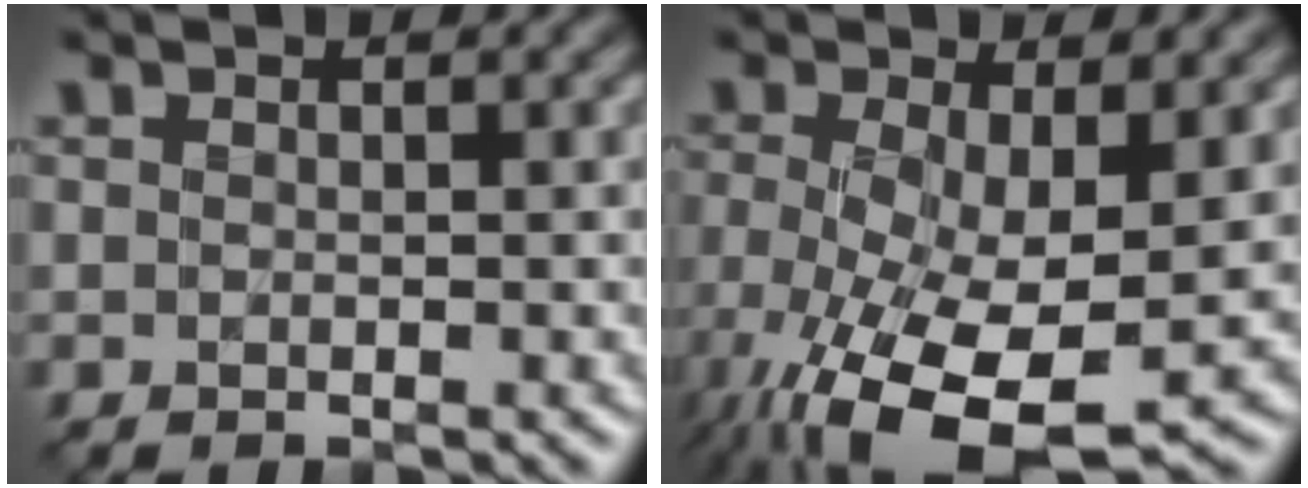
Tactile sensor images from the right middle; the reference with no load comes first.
{"total": 11.5, "force": [-3.5, 4.9, 9.8], "torque": [-0.195, -0.036, -0.050]}